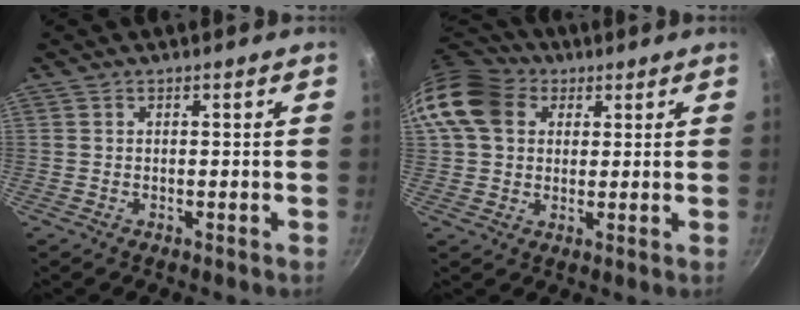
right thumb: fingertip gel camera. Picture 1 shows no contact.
{"total": 13.2, "force": [4.2, 10.4, 6.9], "torque": [-0.119, 0.016, 0.062]}